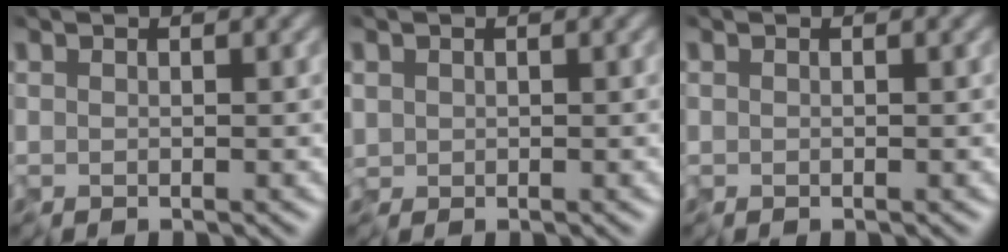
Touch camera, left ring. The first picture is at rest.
{"total": 1.1, "force": [0.2, 1.0, 0.3], "torque": [-0.015, 0.001, 0.005]}
{"total": 0.0}